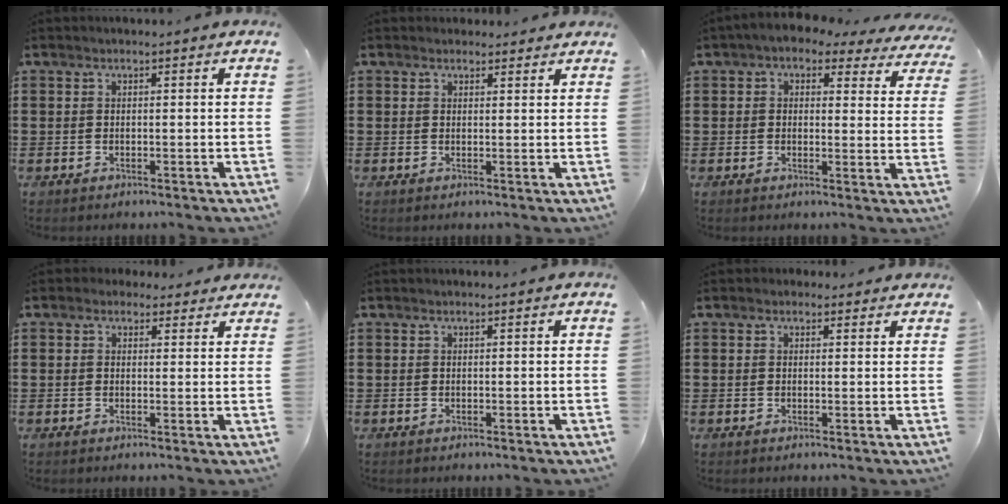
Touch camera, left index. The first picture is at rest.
{"total": 1.5, "force": [1.4, 0.6, 0.1], "torque": [-0.006, 0.005, 0.028]}
{"total": 2.9, "force": [2.1, 1.3, 1.4], "torque": [-0.039, -0.009, 0.034]}
{"total": 2.1, "force": [1.6, 1.3, 0.3], "torque": [-0.006, 0.003, 0.028]}
{"total": 0.0}
{"total": 1.2, "force": [0.9, 0.8, 0.2], "torque": [-0.007, 0.007, 0.016]}